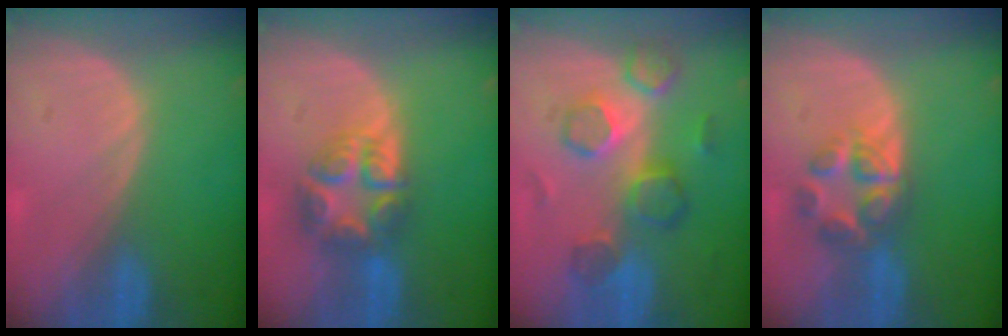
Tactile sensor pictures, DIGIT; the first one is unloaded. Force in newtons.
{"total": 7.9, "press": 6.8, "slide": 4.0}
{"total": 8.4, "press": 8.2, "slide": 1.8}
{"total": 6.4, "press": 5.6, "slide": 3.1}